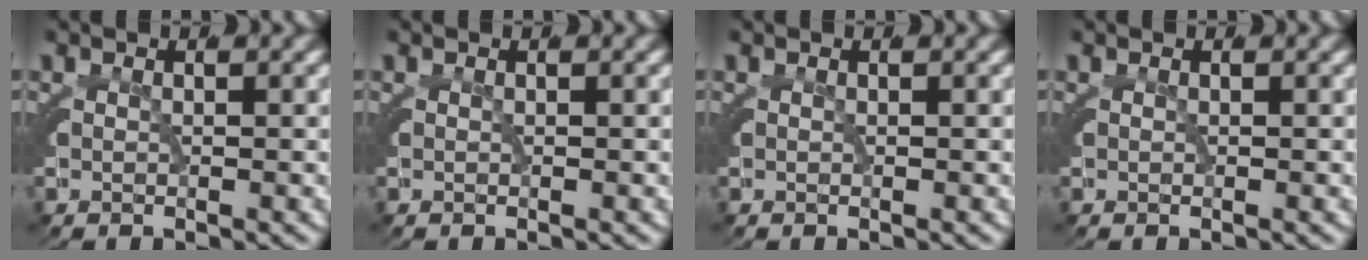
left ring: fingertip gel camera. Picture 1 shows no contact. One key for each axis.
{"total": 0.0}
{"total": 0.0}
{"total": 0.0}